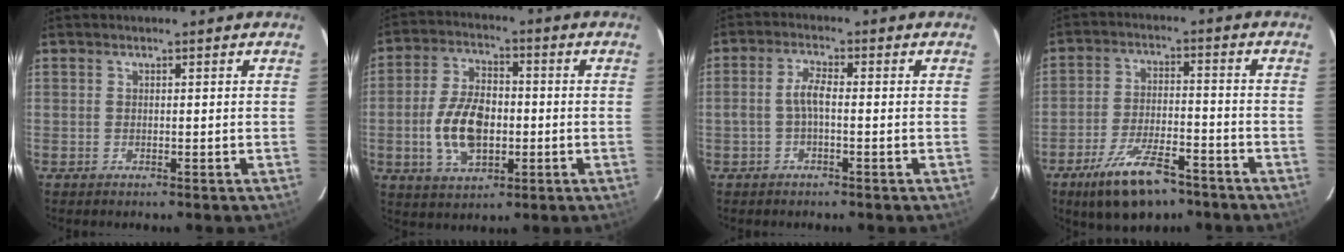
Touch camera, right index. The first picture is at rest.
{"total": 11.8, "force": [-2.0, 7.0, 9.3], "torque": [-0.186, 0.009, -0.029]}
{"total": 3.3, "force": [-0.7, 0.9, 3.1], "torque": [-0.067, 0.010, -0.015]}
{"total": 12.8, "force": [-8.8, 4.7, 8.1], "torque": [-0.171, -0.013, -0.145]}